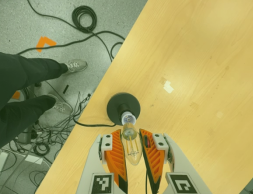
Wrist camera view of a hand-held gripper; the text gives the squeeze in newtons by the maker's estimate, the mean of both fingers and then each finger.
{"total": 20.5, "left": 22.7, "right": 18.3}